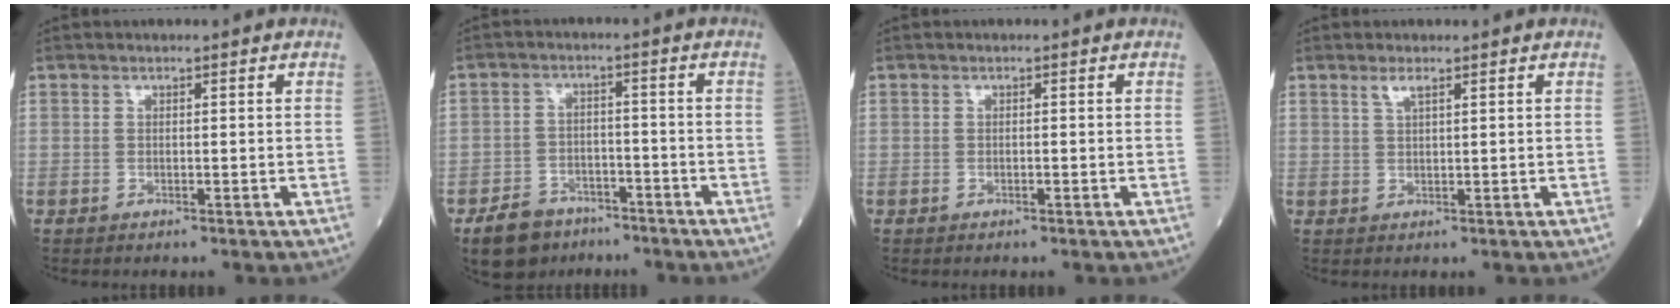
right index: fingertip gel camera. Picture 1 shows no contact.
{"total": 7.1, "force": [-5.1, 4.5, 2.0], "torque": [-0.048, 0.003, -0.081]}
{"total": 0.0}
{"total": 1.6, "force": [1.1, 0.1, 1.1], "torque": [-0.028, 0.004, 0.027]}